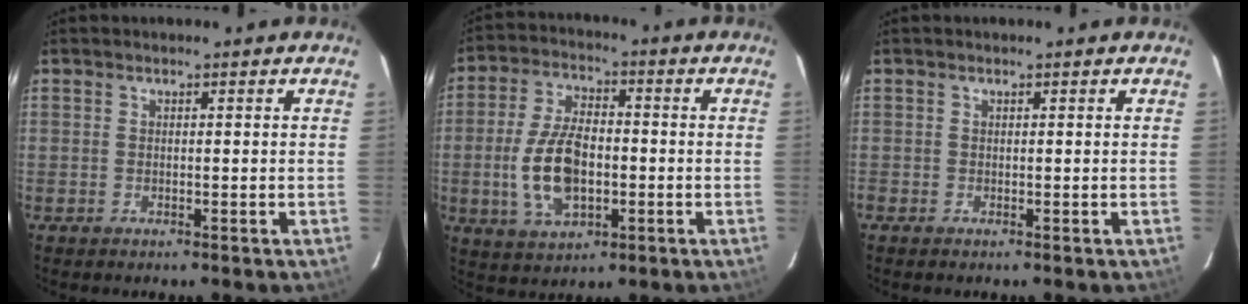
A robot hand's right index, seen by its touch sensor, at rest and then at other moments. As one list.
[{"total": 12.5, "force": [-2.2, 6.8, 10.3], "torque": [-0.208, 0.005, -0.032]}, {"total": 0.5, "force": [-0.3, 0.4, 0.0], "torque": [-0.001, -0.001, -0.007]}]